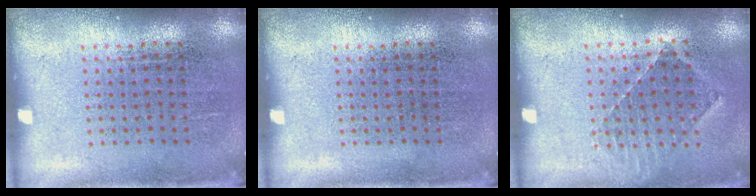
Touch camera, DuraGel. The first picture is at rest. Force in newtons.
{"total": 0.0}
{"total": 1.0, "press": 0.9, "slide": 0.2}